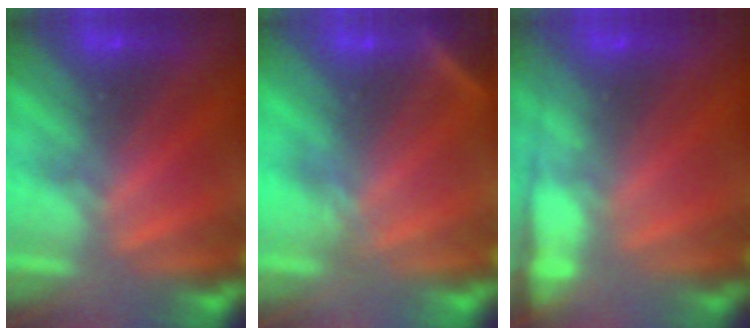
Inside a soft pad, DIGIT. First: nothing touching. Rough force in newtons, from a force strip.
{"total": 2.9}
{"total": 7.7}